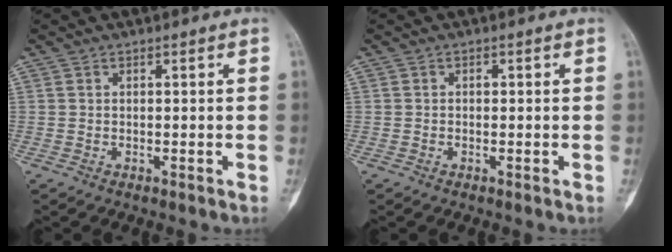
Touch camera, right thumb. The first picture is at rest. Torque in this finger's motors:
{"motor_torque": [-0.04, 0.33, 0.14, 0.11, -0.01]}